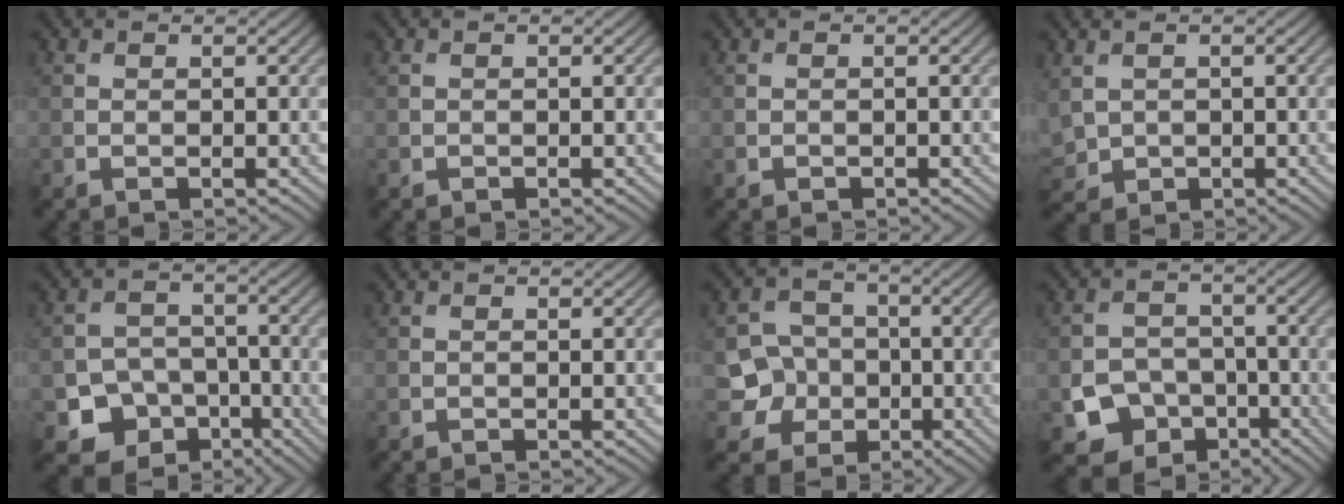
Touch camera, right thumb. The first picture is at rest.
{"total": 0.6, "force": [0.2, 0.4, 0.4], "torque": [-0.009, 0.001, 0.003]}
{"total": 0.0}
{"total": 3.4, "force": [0.3, 2.8, 2.0], "torque": [-0.064, -0.007, 0.008]}
{"total": 7.6, "force": [-3.8, 5.9, 2.8], "torque": [-0.049, -0.014, -0.076]}
{"total": 0.0}
{"total": 6.5, "force": [-1.6, 5.9, 2.1], "torque": [-0.041, -0.011, -0.052]}
{"total": 7.5, "force": [-3.7, 5.8, 2.9], "torque": [-0.057, -0.018, -0.069]}